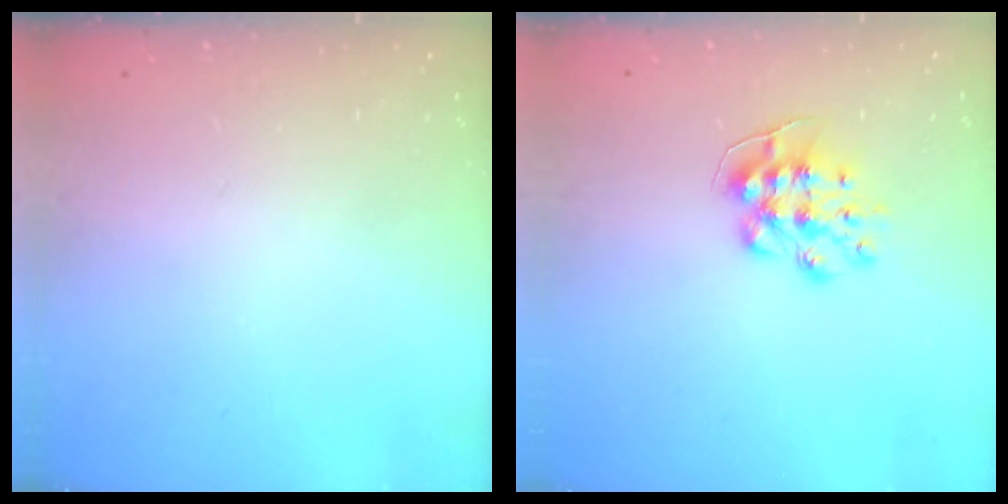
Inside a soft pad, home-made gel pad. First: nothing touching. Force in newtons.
{"total": 8.6, "press": 8.5, "slide": 0.2}